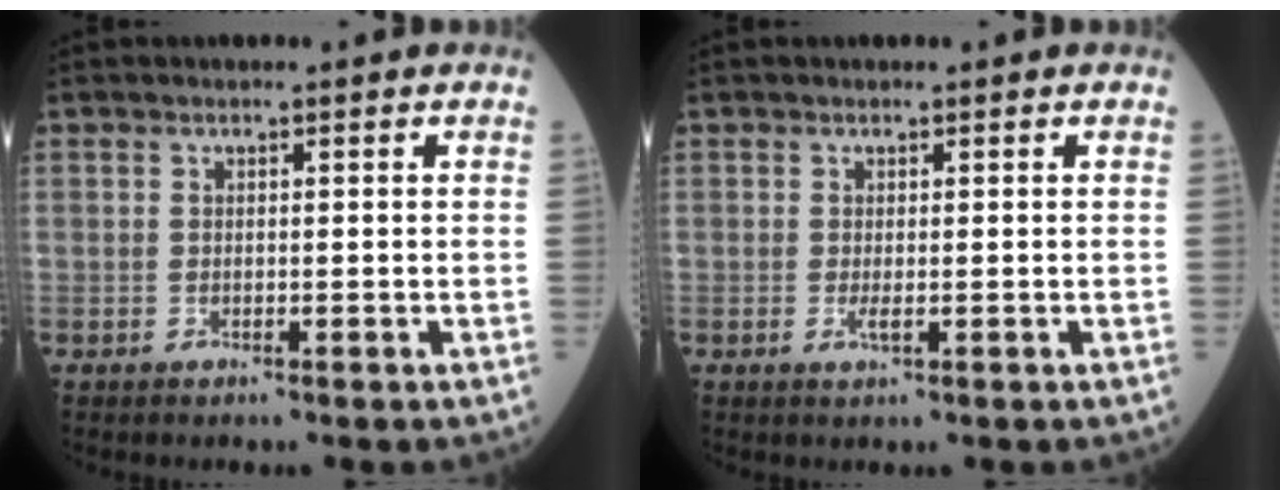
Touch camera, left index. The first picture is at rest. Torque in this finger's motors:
{"motor_torque": [0.58, 0.18, 0.12, 0.04]}